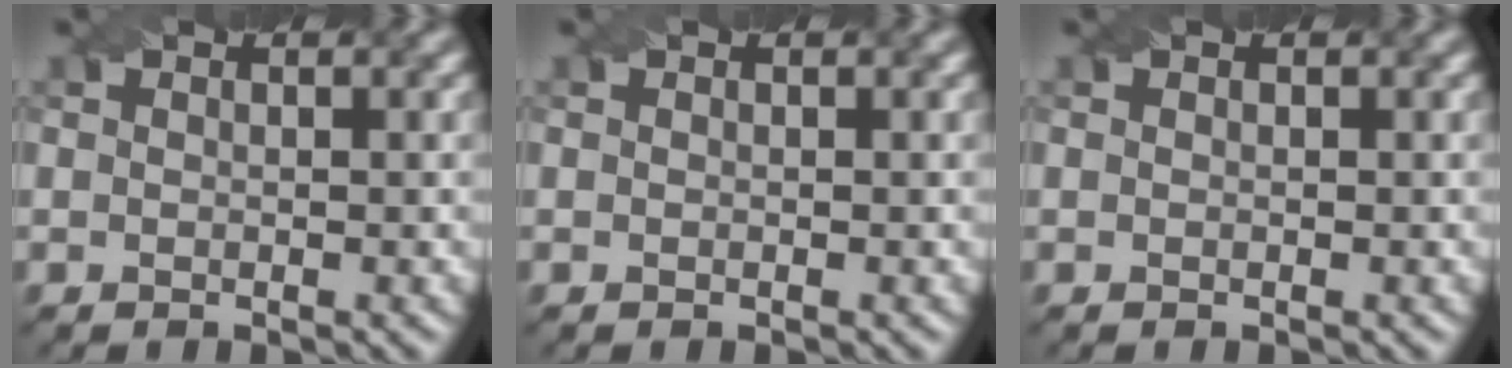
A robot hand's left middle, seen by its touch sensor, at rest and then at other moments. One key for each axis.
{"total": 0.0}
{"total": 0.0}